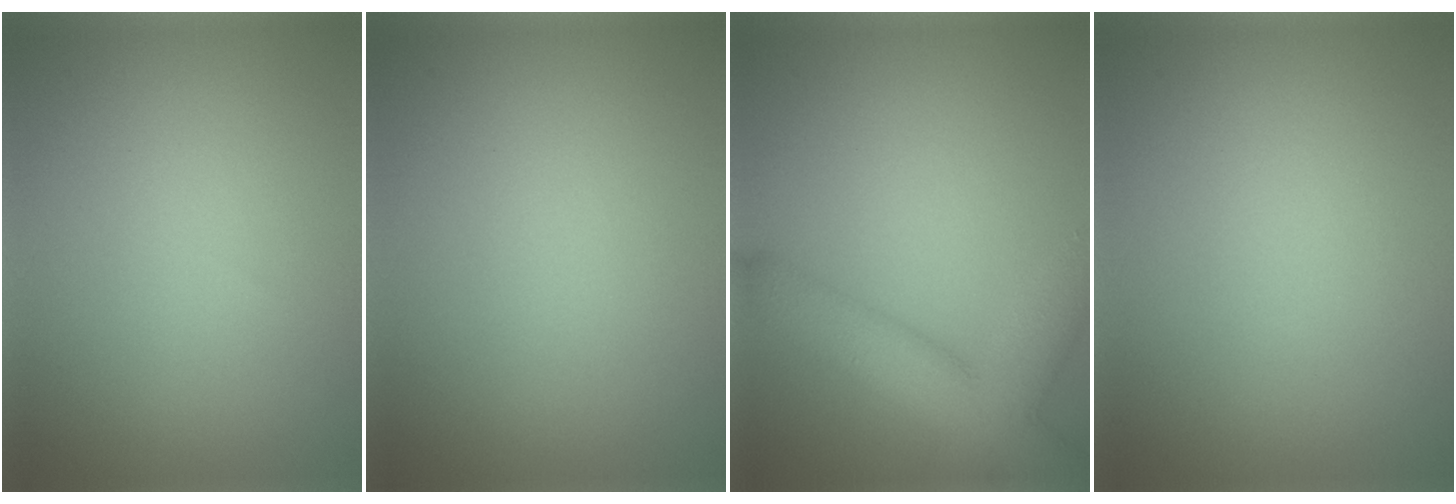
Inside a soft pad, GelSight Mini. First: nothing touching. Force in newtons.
{"total": 0.0}
{"total": 7.5, "press": 7.5, "slide": 0.4}
{"total": 0.0}